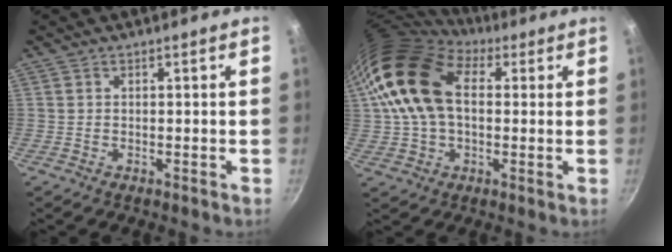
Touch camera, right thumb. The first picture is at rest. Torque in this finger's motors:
{"motor_torque": [-0.83, 2.51, 2.48, 0.17, 0.71]}